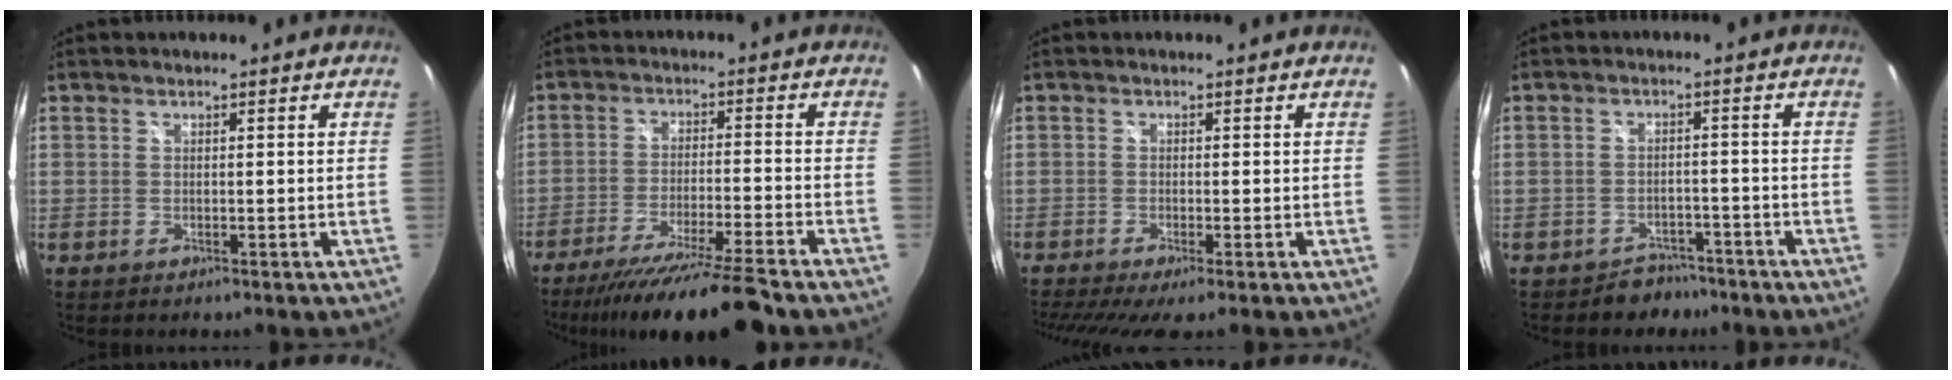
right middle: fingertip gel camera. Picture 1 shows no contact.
{"total": 15.9, "force": [-13.6, -1.4, 8.0], "torque": [-0.154, -0.025, -0.221]}
{"total": 6.3, "force": [-4.8, 0.0, 4.1], "torque": [-0.088, -0.034, -0.079]}
{"total": 5.2, "force": [-4.1, 3.1, 0.3], "torque": [-0.009, 0.017, -0.054]}